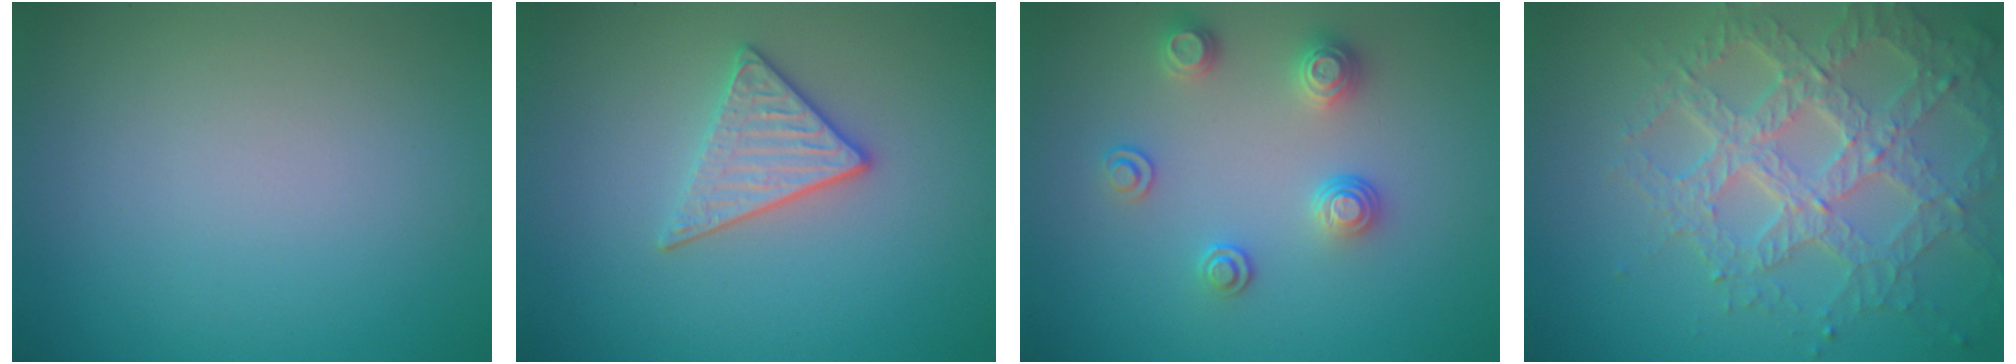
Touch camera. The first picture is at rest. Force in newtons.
{"total": 2.9, "press": 2.7, "slide": 1.1}
{"total": 2.6, "press": 2.6, "slide": 0.5}
{"total": 7.2, "press": 5.3, "slide": 4.9}